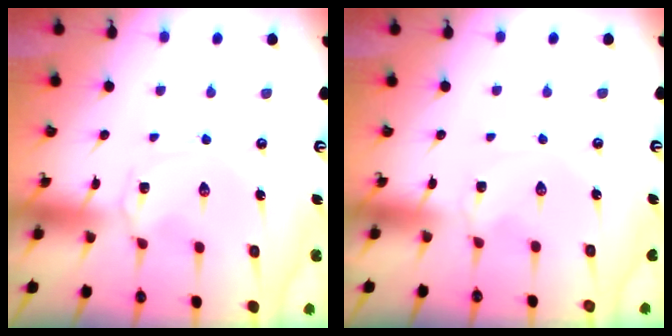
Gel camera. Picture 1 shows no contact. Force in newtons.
{"total": 0.0}